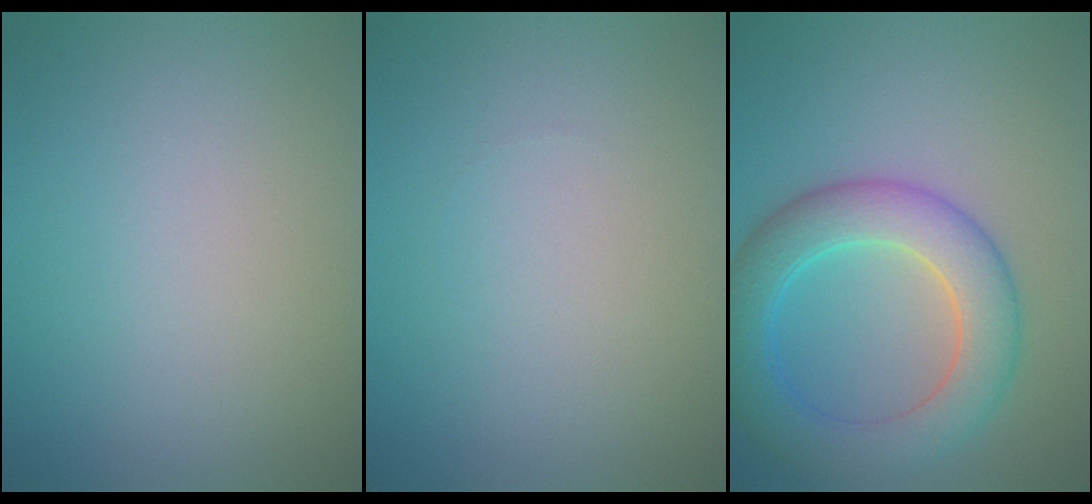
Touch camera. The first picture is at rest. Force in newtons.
{"total": 0.0}
{"total": 6.8, "press": 6.8, "slide": 0.0}